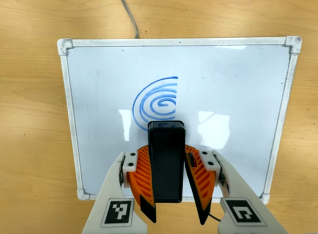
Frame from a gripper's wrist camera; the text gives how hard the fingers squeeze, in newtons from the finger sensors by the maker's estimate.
{"total": 7.9, "left": 6.7, "right": 9.0}